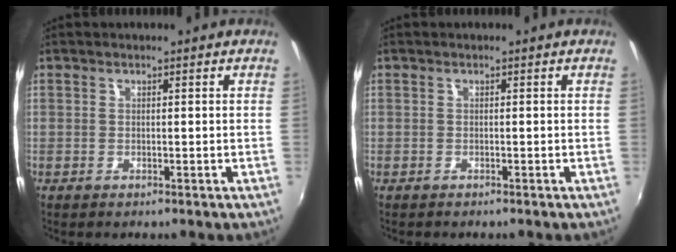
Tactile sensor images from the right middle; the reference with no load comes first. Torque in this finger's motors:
{"motor_torque": [-0.22, 0.14, 0.04, -0.01]}